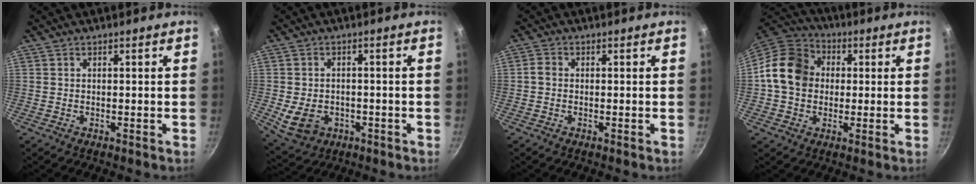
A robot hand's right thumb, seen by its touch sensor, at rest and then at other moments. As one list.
[{"total": 7.6, "force": [-2.0, 5.9, 4.4], "torque": [-0.063, 0.005, -0.019]}, {"total": 1.6, "force": [-0.3, 1.3, 0.9], "torque": [-0.022, 0.006, -0.009]}, {"total": 13.5, "force": [1.0, 11.3, 7.4], "torque": [-0.106, 0.024, 0.001]}]